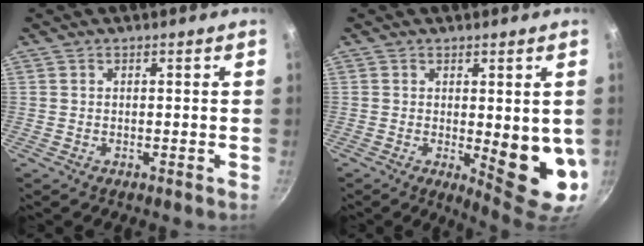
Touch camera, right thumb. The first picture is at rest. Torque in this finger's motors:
{"motor_torque": [1.13, 2.96, 1.82, 0.05, 0.30]}